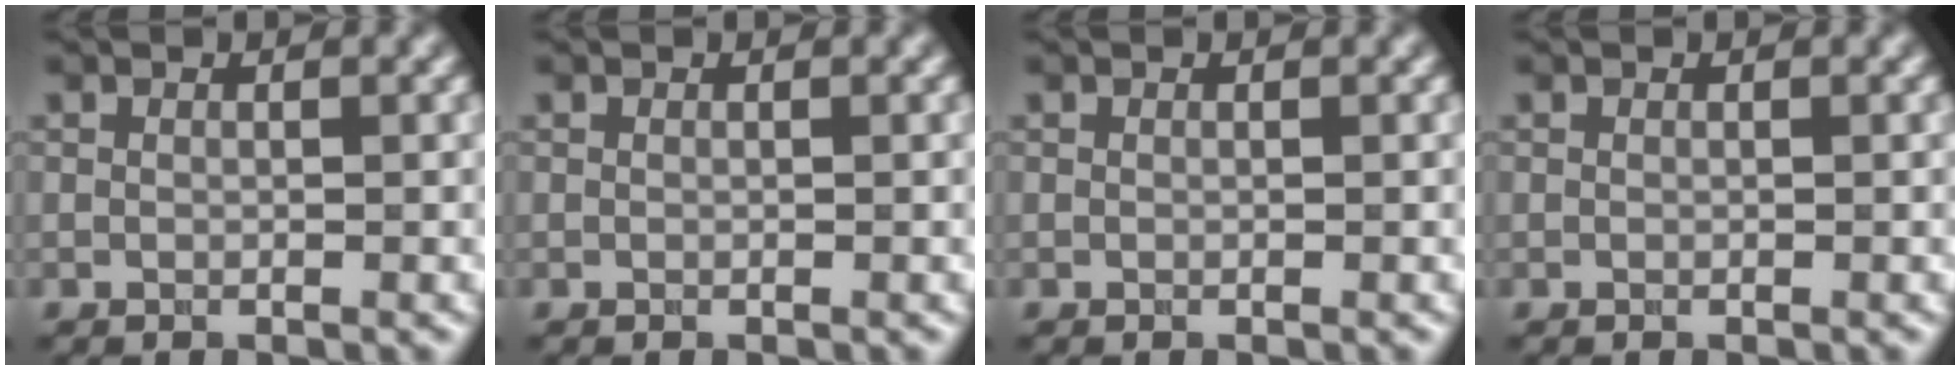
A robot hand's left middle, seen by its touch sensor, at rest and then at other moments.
{"total": 0.0}
{"total": 0.0}
{"total": 0.0}